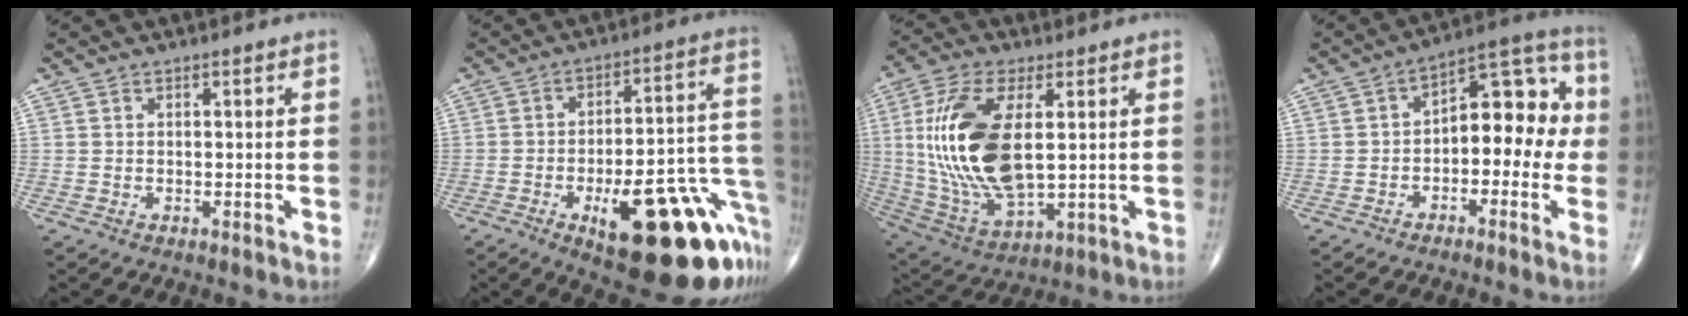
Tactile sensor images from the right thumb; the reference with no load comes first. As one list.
[{"total": 25.3, "force": [-11.1, 8.6, 21.1], "torque": [-0.199, 0.063, -0.139]}, {"total": 20.5, "force": [2.6, 9.4, 18.0], "torque": [-0.377, -0.018, 0.058]}, {"total": 12.2, "force": [-0.9, 7.1, 9.9], "torque": [-0.093, 0.049, -0.026]}]